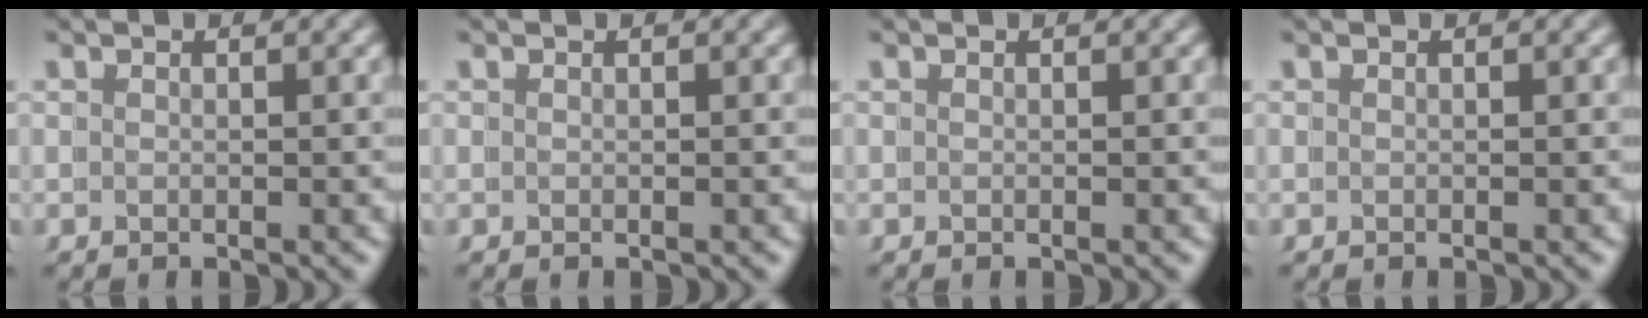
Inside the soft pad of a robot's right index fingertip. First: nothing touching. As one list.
[{"total": 0.0}, {"total": 0.0}, {"total": 0.0}]